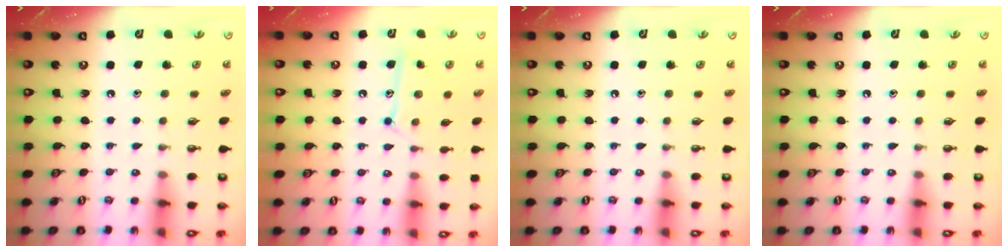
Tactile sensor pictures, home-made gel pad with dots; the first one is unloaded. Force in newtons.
{"total": 11.1, "press": 11.1, "slide": 0.2}
{"total": 0.0}
{"total": 0.0}